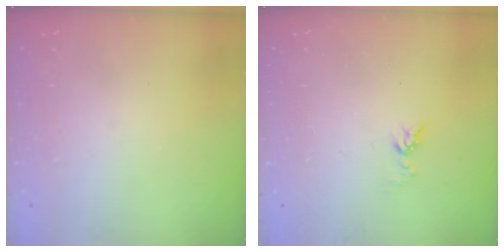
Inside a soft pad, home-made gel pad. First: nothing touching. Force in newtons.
{"total": 4.1, "press": 4.0, "slide": 0.6}